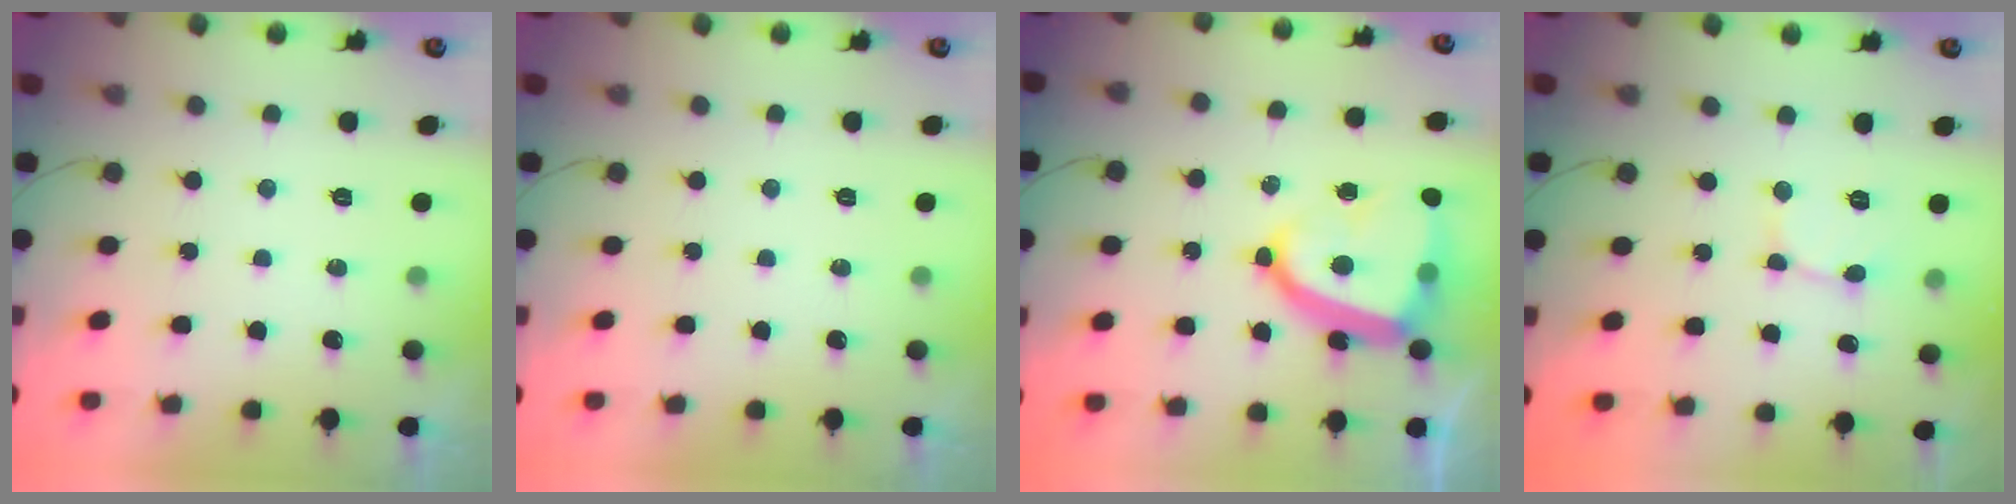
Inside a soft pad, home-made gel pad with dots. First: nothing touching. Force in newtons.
{"total": 0.0}
{"total": 16.6, "press": 16.5, "slide": 1.7}
{"total": 2.3, "press": 2.3, "slide": 0.2}